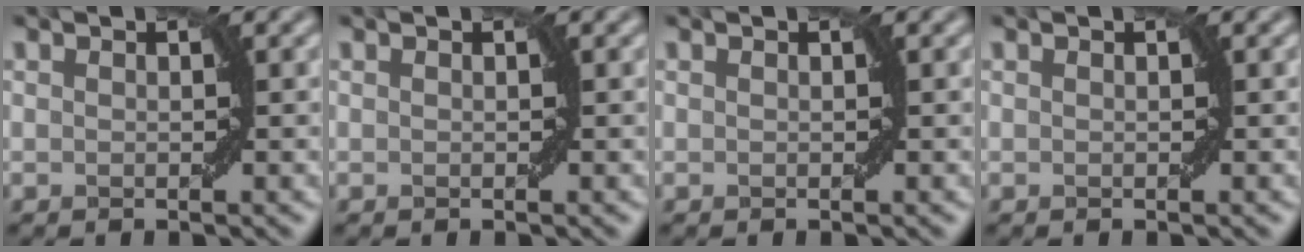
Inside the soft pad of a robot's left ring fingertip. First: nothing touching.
{"total": 0.0}
{"total": 0.0}
{"total": 0.0}